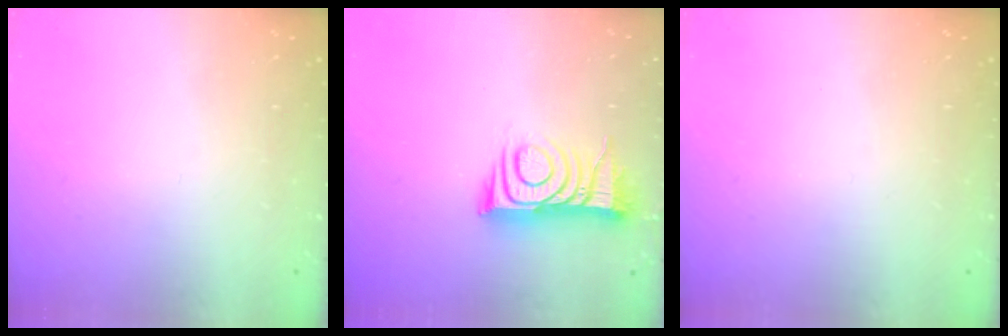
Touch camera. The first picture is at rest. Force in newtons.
{"total": 10.8, "press": 10.8, "slide": 0.2}
{"total": 0.0}